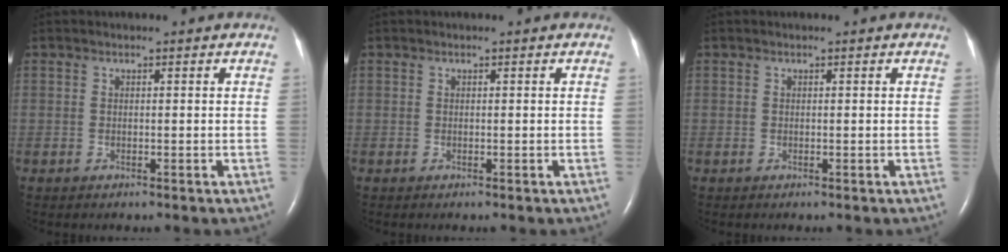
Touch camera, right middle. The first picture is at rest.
{"total": 0.0}
{"total": 0.0}